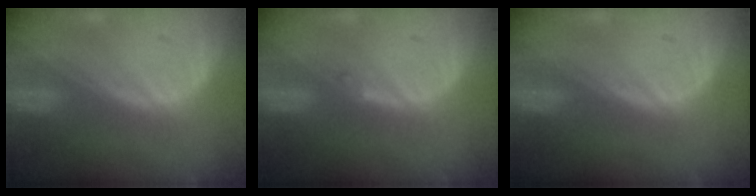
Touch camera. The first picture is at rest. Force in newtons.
{"total": 0.7, "press": 0.7, "slide": 0.2}
{"total": 0.0}